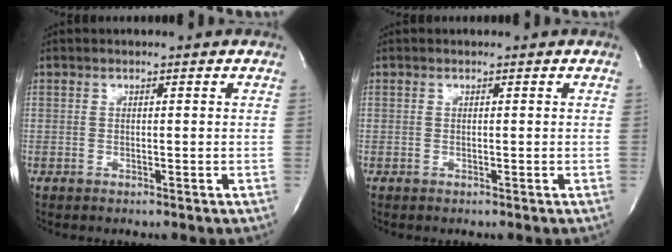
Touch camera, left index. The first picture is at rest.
{"total": 0.0}